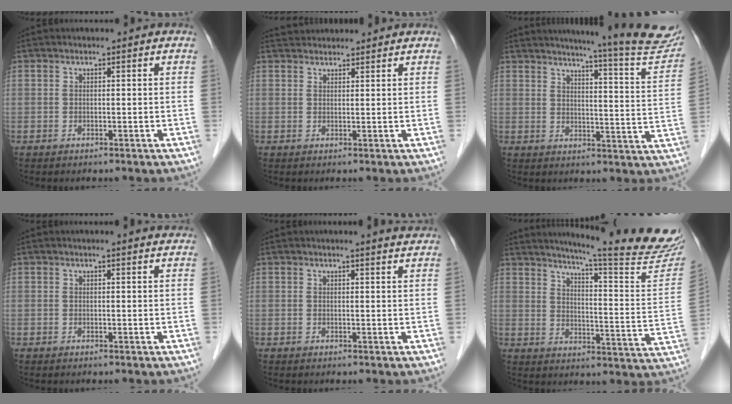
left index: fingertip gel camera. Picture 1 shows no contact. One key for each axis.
{"total": 4.1, "fx": 3.9, "fy": 0.9, "fz": 0.5, "tx": -0.010, "ty": 0.035, "tz": 0.063}
{"total": 19.2, "fx": 17.5, "fy": -0.2, "fz": 8.1, "tx": -0.106, "ty": -0.082, "tz": 0.198}
{"total": 2.5, "fx": 2.4, "fy": 0.0, "fz": 0.5, "tx": -0.011, "ty": 0.001, "tz": 0.020}
{"total": 3.4, "fx": 3.2, "fy": -0.3, "fz": 0.9, "tx": -0.015, "ty": -0.004, "tz": 0.027}
{"total": 23.4, "fx": 21.1, "fy": -0.6, "fz": 10.0, "tx": -0.145, "ty": -0.101, "tz": 0.258}